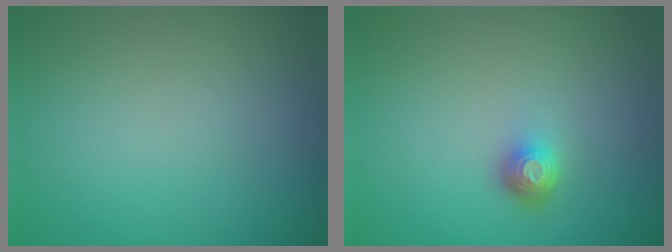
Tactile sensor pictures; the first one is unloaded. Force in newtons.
{"total": 1.8, "press": 1.3, "slide": 1.2}